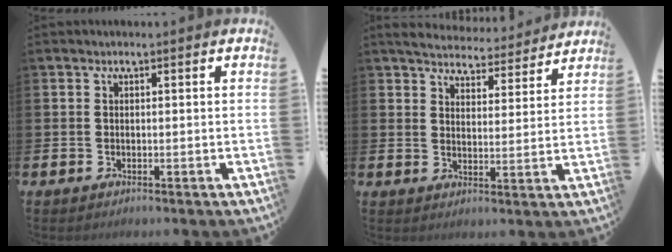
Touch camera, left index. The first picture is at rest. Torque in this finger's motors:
{"motor_torque": [1.11, -1.03, 0.11, 0.02]}